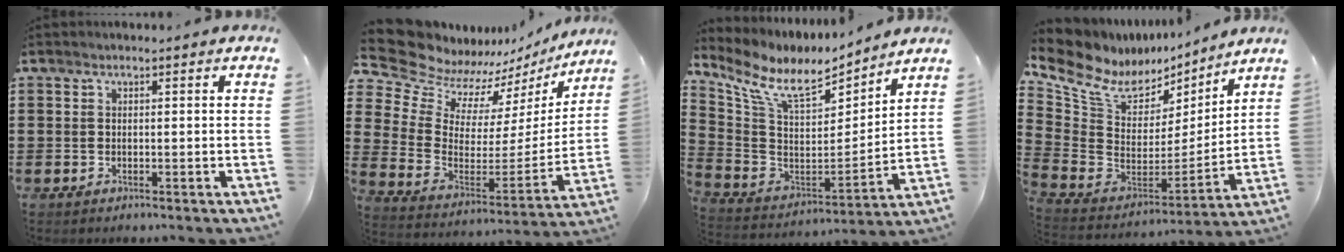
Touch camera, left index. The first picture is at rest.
{"total": 9.6, "force": [8.7, 3.8, 1.3], "torque": [-0.085, -0.072, 0.155]}
{"total": 10.1, "force": [7.7, 3.7, 5.4], "torque": [-0.141, -0.043, 0.134]}
{"total": 8.2, "force": [6.0, 4.6, 3.1], "torque": [-0.103, -0.042, 0.106]}